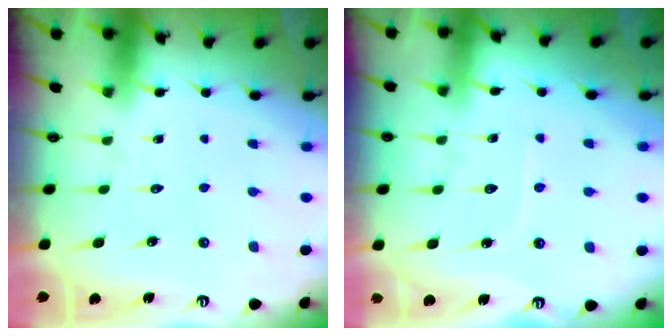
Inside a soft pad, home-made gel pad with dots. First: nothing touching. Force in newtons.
{"total": 6.6, "press": 6.6, "slide": 0.6}